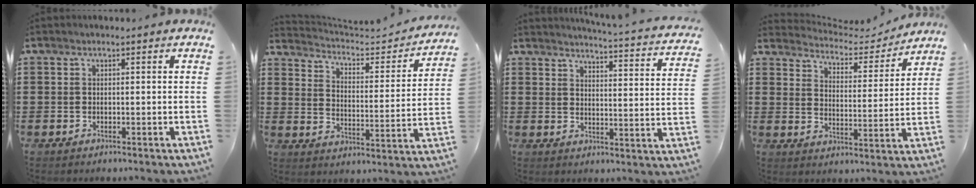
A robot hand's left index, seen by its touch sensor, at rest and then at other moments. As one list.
[{"total": 3.6, "force": [3.4, 0.8, 0.8], "torque": [-0.030, -0.034, 0.049]}, {"total": 3.6, "force": [3.5, -0.6, 0.8], "torque": [-0.027, -0.035, 0.052]}, {"total": 4.4, "force": [4.3, 0.8, 0.3], "torque": [-0.035, -0.032, 0.070]}]